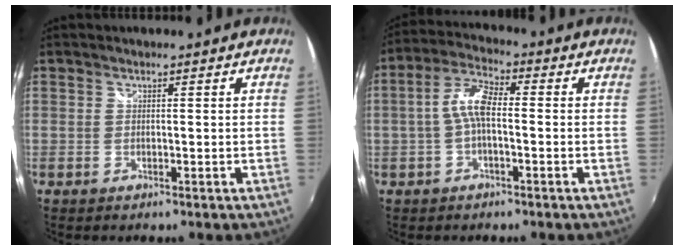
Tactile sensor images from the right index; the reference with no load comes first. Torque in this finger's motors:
{"motor_torque": [1.15, 0.21, 0.46, 0.13]}